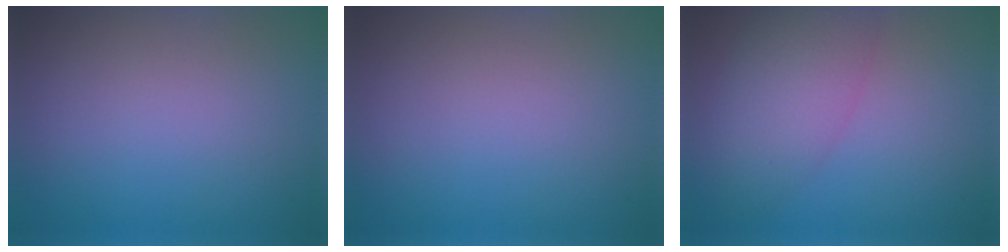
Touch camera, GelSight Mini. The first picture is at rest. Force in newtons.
{"total": 0.0}
{"total": 5.0, "press": 5.0, "slide": 0.3}